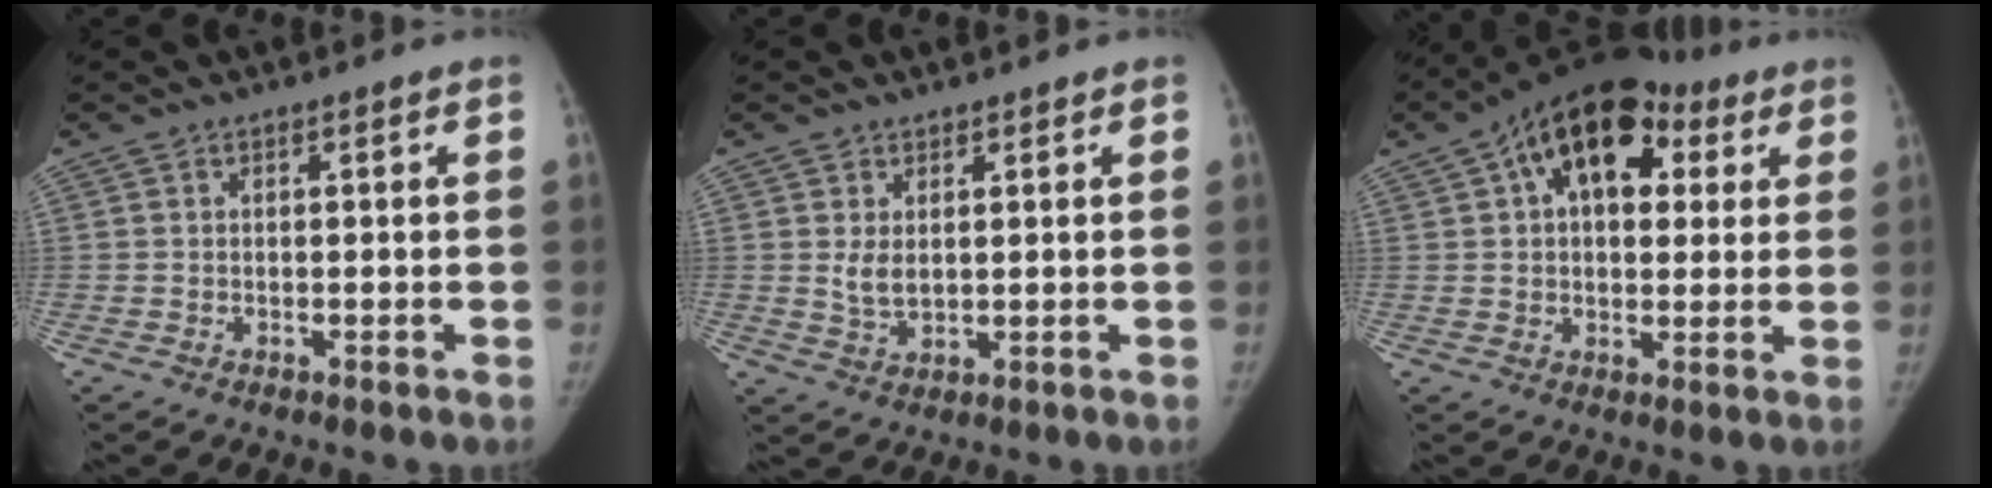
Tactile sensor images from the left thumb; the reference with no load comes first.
{"total": 3.6, "force": [1.2, 2.4, 2.3], "torque": [-0.031, -0.014, 0.028]}
{"total": 17.5, "force": [6.7, 10.7, 12.2], "torque": [-0.150, 0.022, 0.095]}